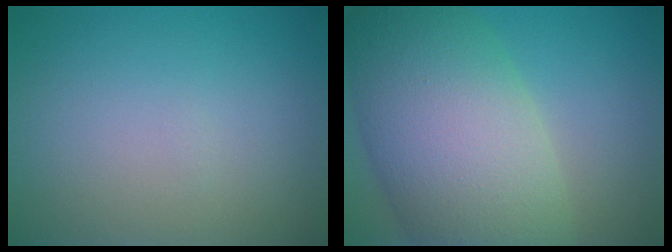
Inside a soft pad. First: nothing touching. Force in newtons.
{"total": 12.5, "press": 12.5, "slide": 0.7}